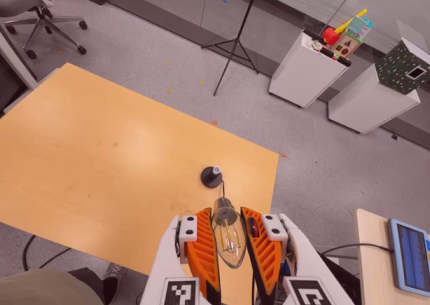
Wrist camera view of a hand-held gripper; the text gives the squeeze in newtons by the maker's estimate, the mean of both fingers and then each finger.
{"total": 20.5, "left": 22.4, "right": 18.6}